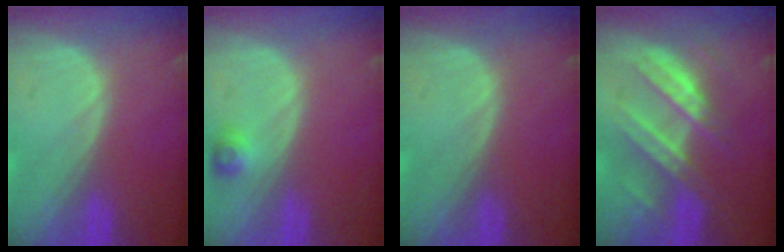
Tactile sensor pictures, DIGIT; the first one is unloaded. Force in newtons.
{"total": 2.3, "press": 2.2, "slide": 0.7}
{"total": 0.0}
{"total": 7.3, "press": 7.3, "slide": 0.1}